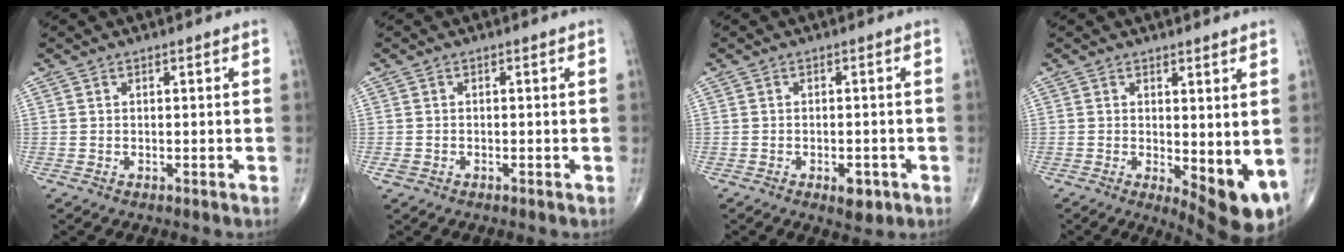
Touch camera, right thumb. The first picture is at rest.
{"total": 1.1, "force": [-0.6, 0.8, 0.6], "torque": [-0.015, 0.000, -0.012]}
{"total": 3.8, "force": [-1.7, 1.8, 2.9], "torque": [-0.031, 0.003, -0.019]}
{"total": 9.4, "force": [-0.8, 3.3, 8.7], "torque": [-0.110, -0.024, -0.001]}